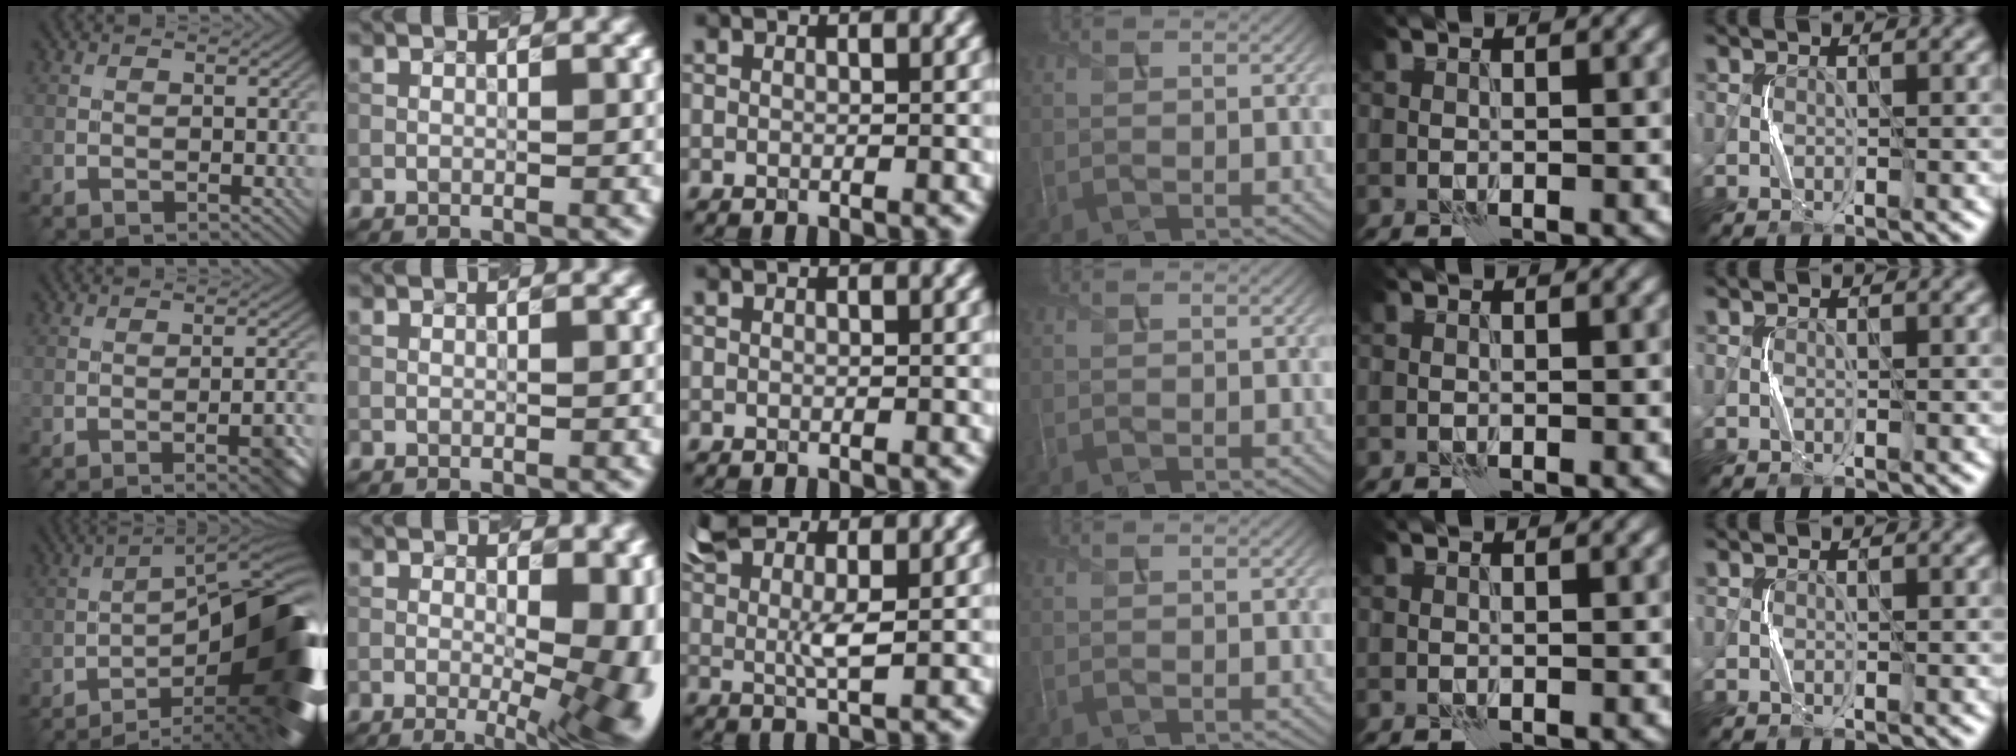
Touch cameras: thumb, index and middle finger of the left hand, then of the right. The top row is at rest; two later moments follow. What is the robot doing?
{"motion": "squeeze", "object": "paper clamp"}